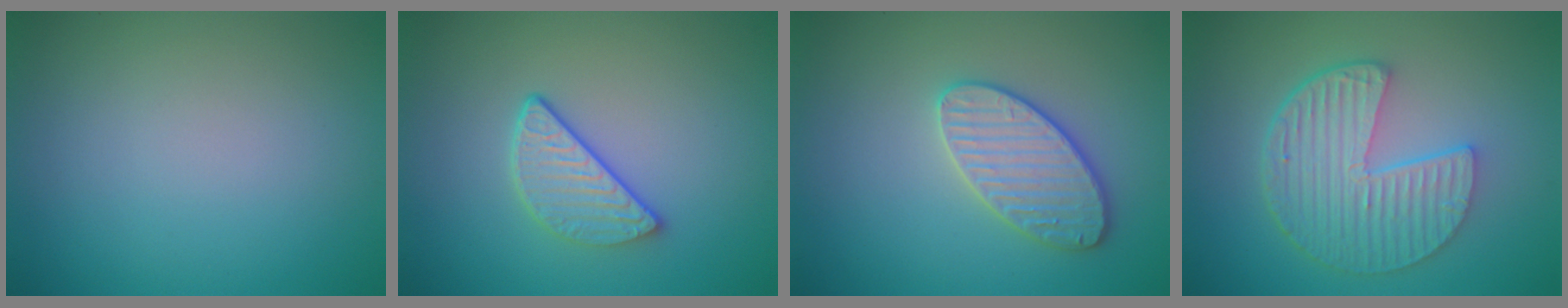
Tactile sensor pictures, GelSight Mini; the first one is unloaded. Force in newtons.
{"total": 3.3, "press": 2.6, "slide": 2.0}
{"total": 3.6, "press": 3.5, "slide": 0.6}
{"total": 6.2, "press": 4.4, "slide": 4.3}